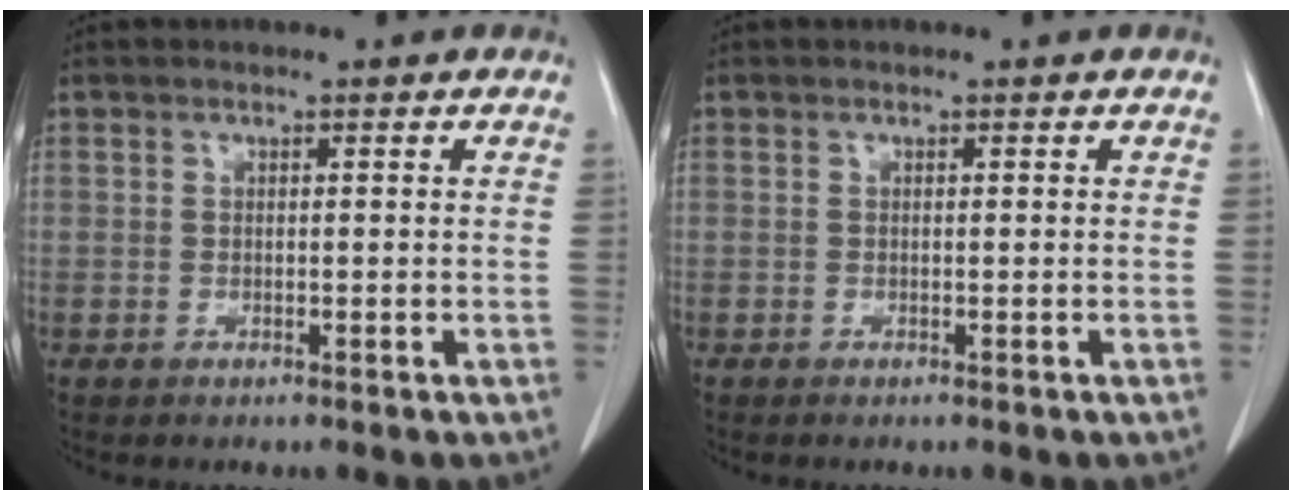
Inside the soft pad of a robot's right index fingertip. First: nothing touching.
{"total": 0.0}